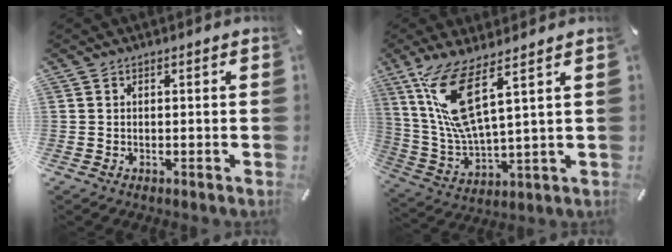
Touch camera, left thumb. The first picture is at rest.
{"total": 14.3, "force": [6.6, 3.7, 12.2], "torque": [-0.276, -0.023, 0.112]}